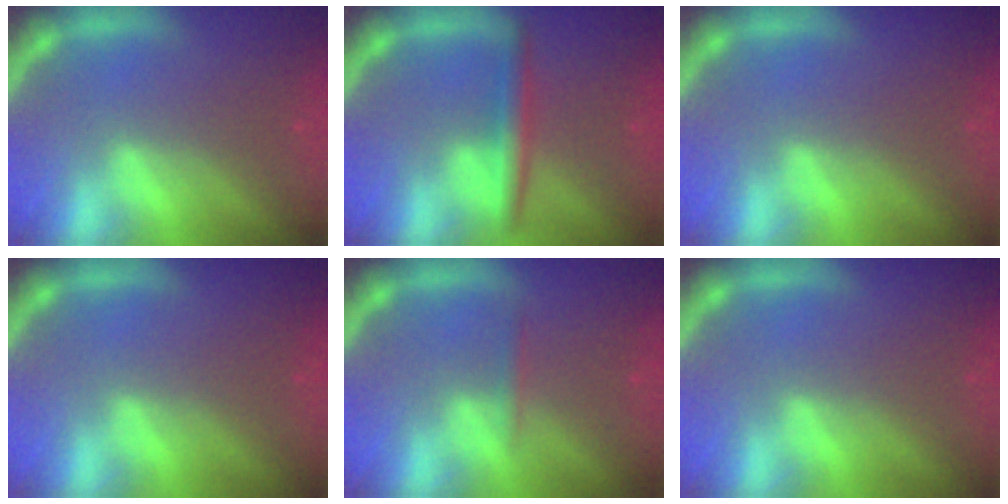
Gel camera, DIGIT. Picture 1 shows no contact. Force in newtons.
{"total": 3.0}
{"total": 0.0}
{"total": 0.0}
{"total": 0.9}
{"total": 0.0}